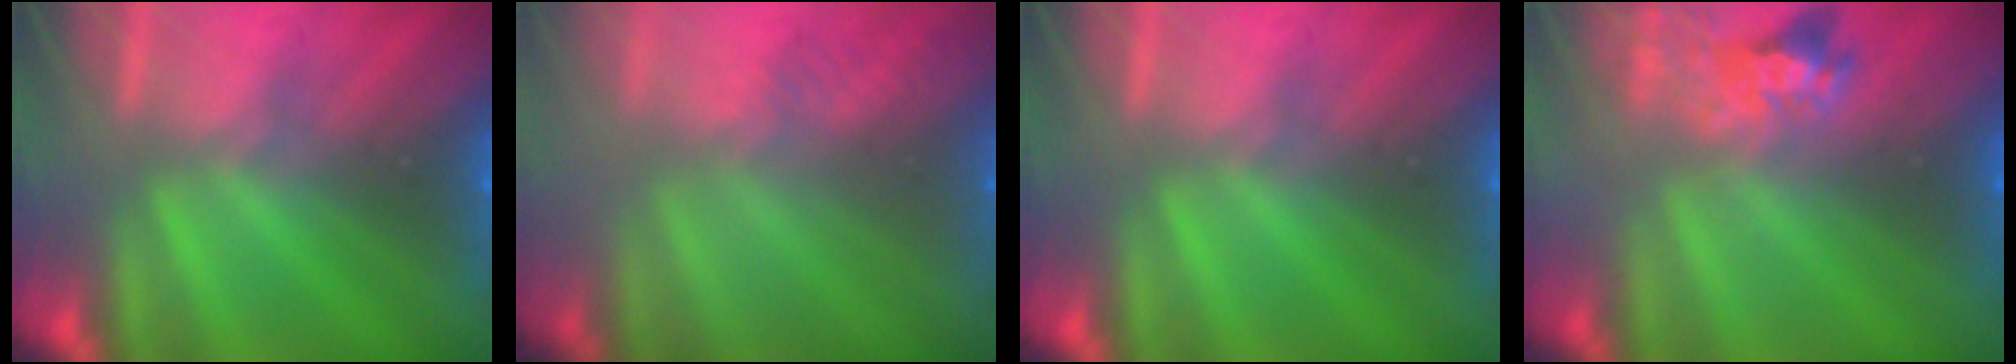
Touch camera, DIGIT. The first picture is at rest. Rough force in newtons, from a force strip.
{"total": 2.8}
{"total": 0.0}
{"total": 2.4}